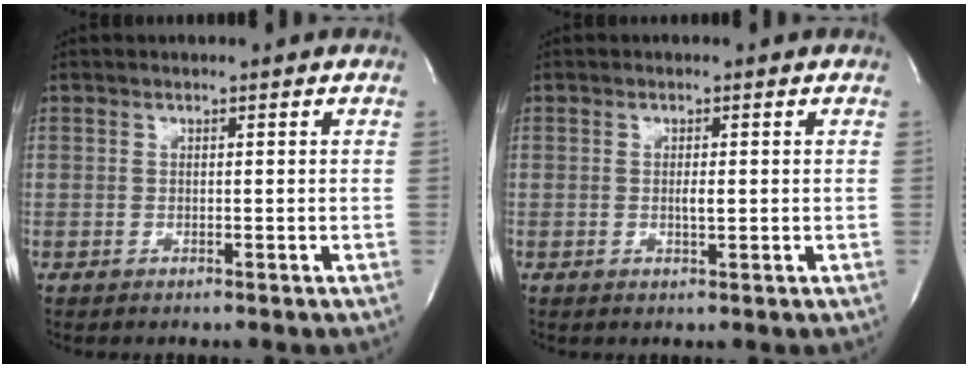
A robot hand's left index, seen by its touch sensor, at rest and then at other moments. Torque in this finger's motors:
{"motor_torque": [0.12, 0.07, 0.03, 0.00]}